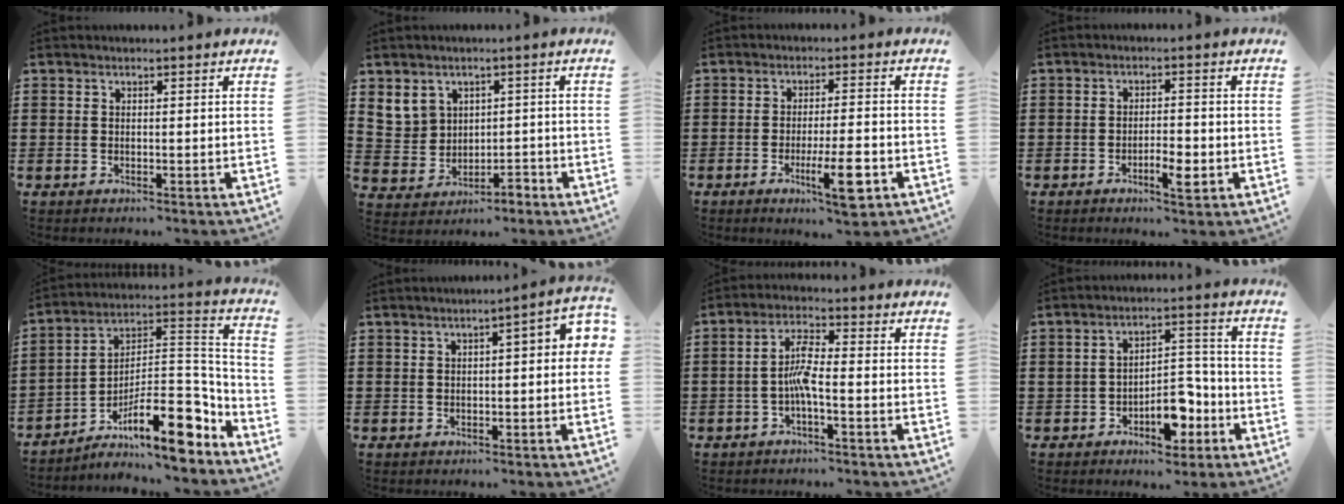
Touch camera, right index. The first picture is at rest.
{"total": 4.5, "force": [1.2, 4.1, 1.2], "torque": [-0.050, 0.006, 0.020]}
{"total": 8.3, "force": [-3.5, 1.1, 7.4], "torque": [-0.136, -0.013, -0.059]}
{"total": 4.0, "force": [-1.8, 1.2, 3.4], "torque": [-0.055, 0.004, -0.033]}
{"total": 14.1, "force": [-7.8, 4.2, 11.0], "torque": [-0.164, -0.001, -0.142]}
{"total": 2.7, "force": [-0.3, 0.5, 2.6], "torque": [-0.046, 0.003, -0.009]}
{"total": 4.9, "force": [-1.5, 1.0, 4.6], "torque": [-0.091, 0.007, -0.032]}
{"total": 7.8, "force": [-3.9, 4.4, 5.2], "torque": [-0.074, 0.020, -0.066]}